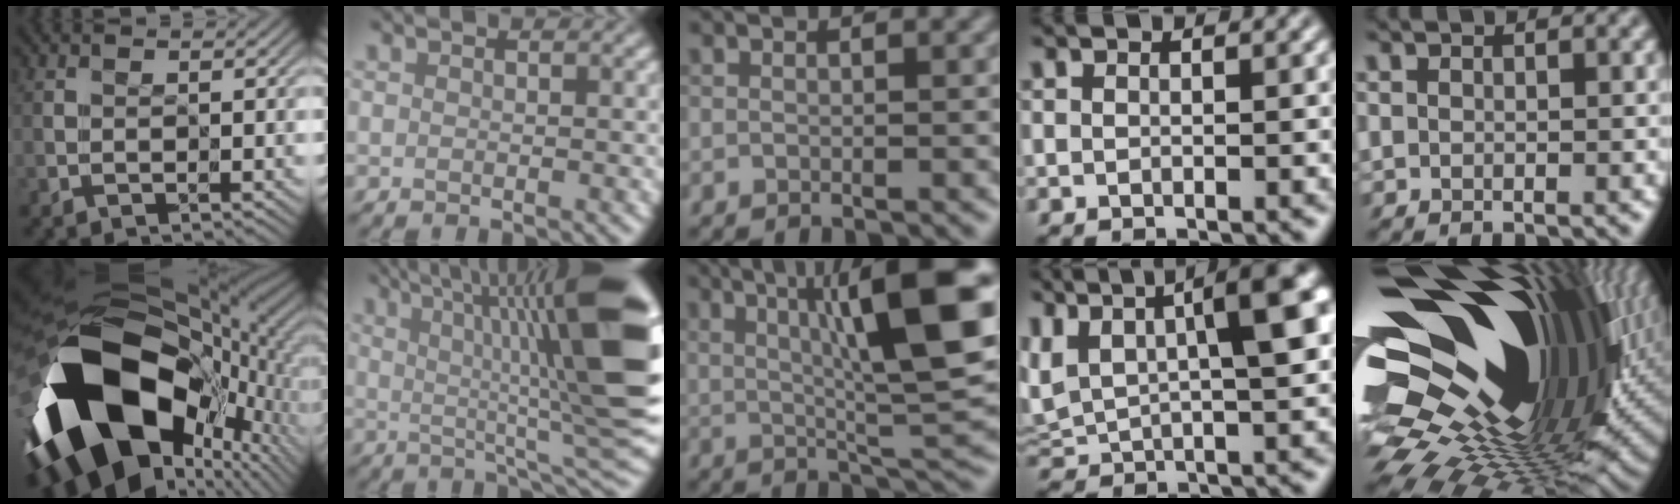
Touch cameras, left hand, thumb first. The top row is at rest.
{"thumb": {"total": 21.5, "force": [-5.3, 14.0, 15.4], "torque": [-0.332, -0.095, -0.052]}, "index": {"total": 14.9, "force": [2.9, 2.7, 14.4], "torque": [-0.201, 0.010, 0.047]}, "middle": {"total": 11.7, "force": [2.9, 2.4, 11.1], "torque": [-0.174, 0.013, 0.055]}, "ring": {"total": 8.8, "force": [2.5, 3.5, 7.6], "torque": [-0.142, 0.014, 0.048]}, "little": {"total": 19.6, "force": [3.3, 10.4, 16.3], "torque": [-0.287, -0.024, 0.056]}}